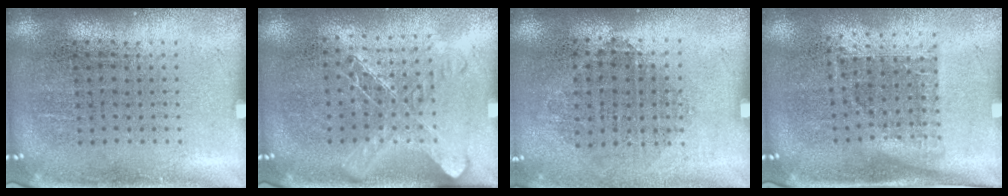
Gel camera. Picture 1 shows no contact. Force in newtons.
{"total": 1.5, "press": 1.3, "slide": 0.6}
{"total": 0.8, "press": 0.8, "slide": 0.3}
{"total": 1.1, "press": 0.9, "slide": 0.7}